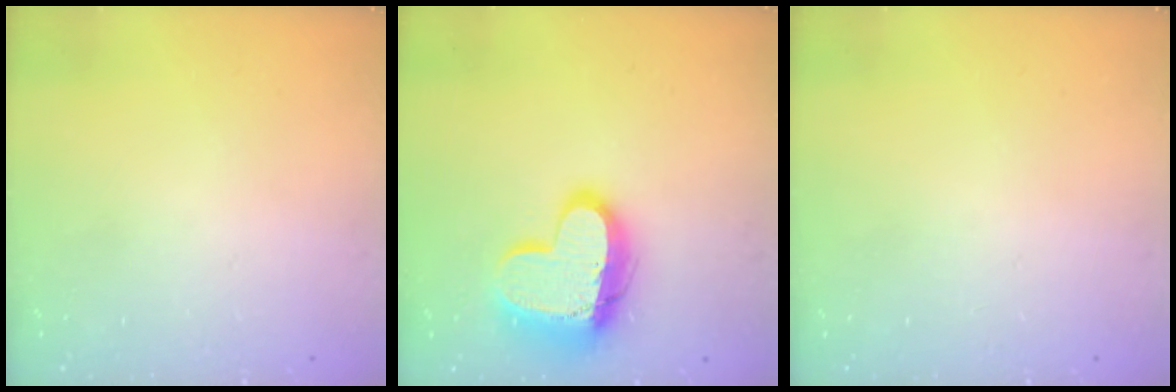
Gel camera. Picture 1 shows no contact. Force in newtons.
{"total": 16.3, "press": 16.3, "slide": 1.3}
{"total": 0.0}